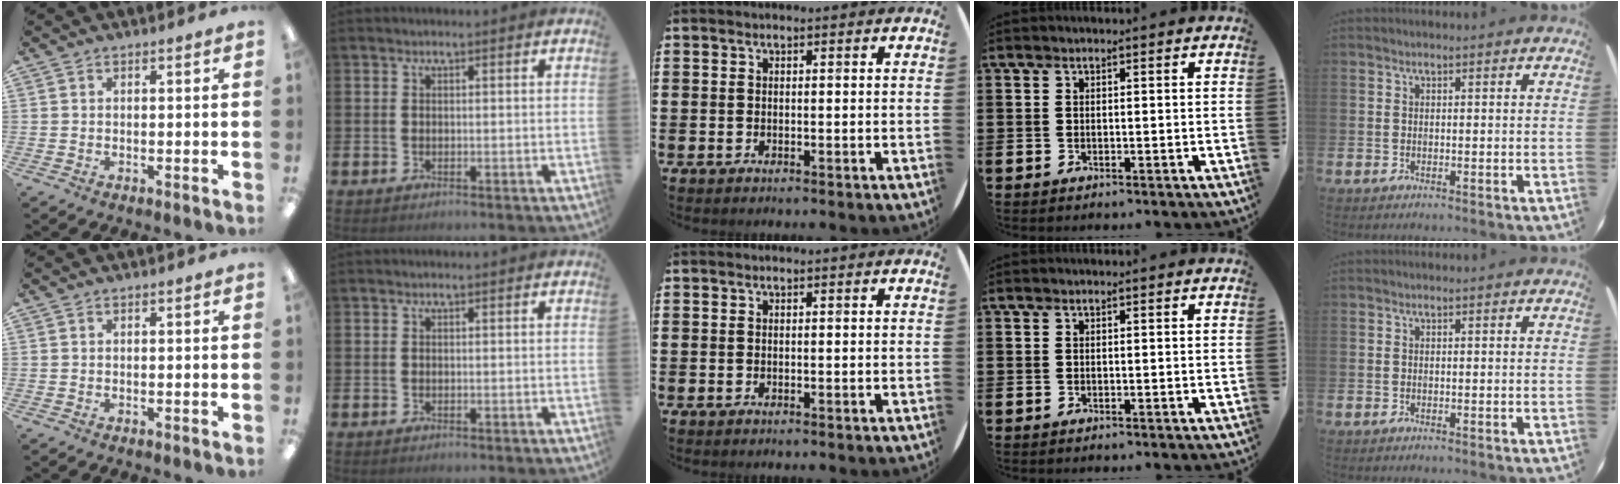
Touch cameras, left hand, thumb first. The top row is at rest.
{}